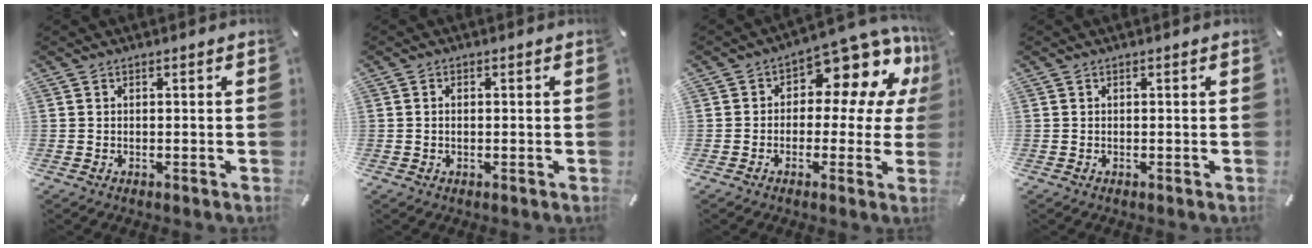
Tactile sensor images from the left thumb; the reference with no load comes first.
{"total": 1.0, "force": [0.0, 0.6, 0.8], "torque": [-0.016, 0.003, -0.002]}
{"total": 11.1, "force": [6.1, 5.8, 7.2], "torque": [-0.101, -0.053, 0.103]}
{"total": 0.0}